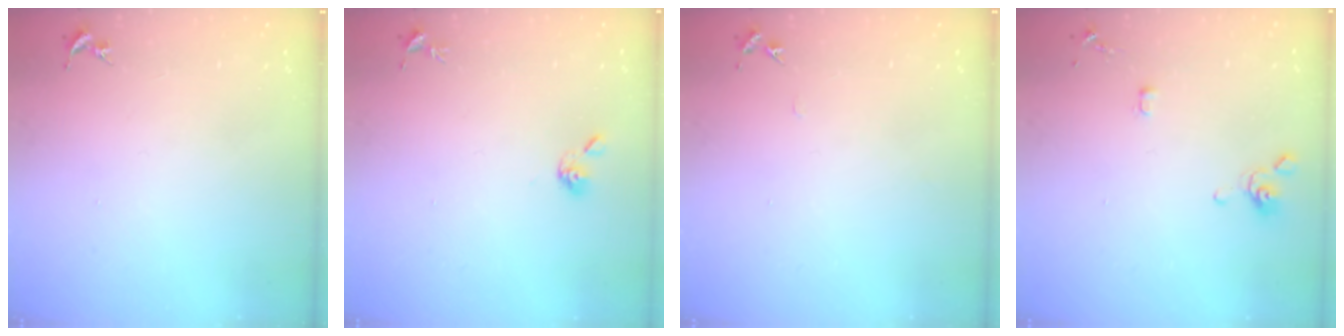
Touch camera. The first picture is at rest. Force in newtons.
{"total": 5.2, "press": 5.1, "slide": 0.6}
{"total": 4.0, "press": 4.0, "slide": 0.5}
{"total": 3.6, "press": 3.5, "slide": 0.7}